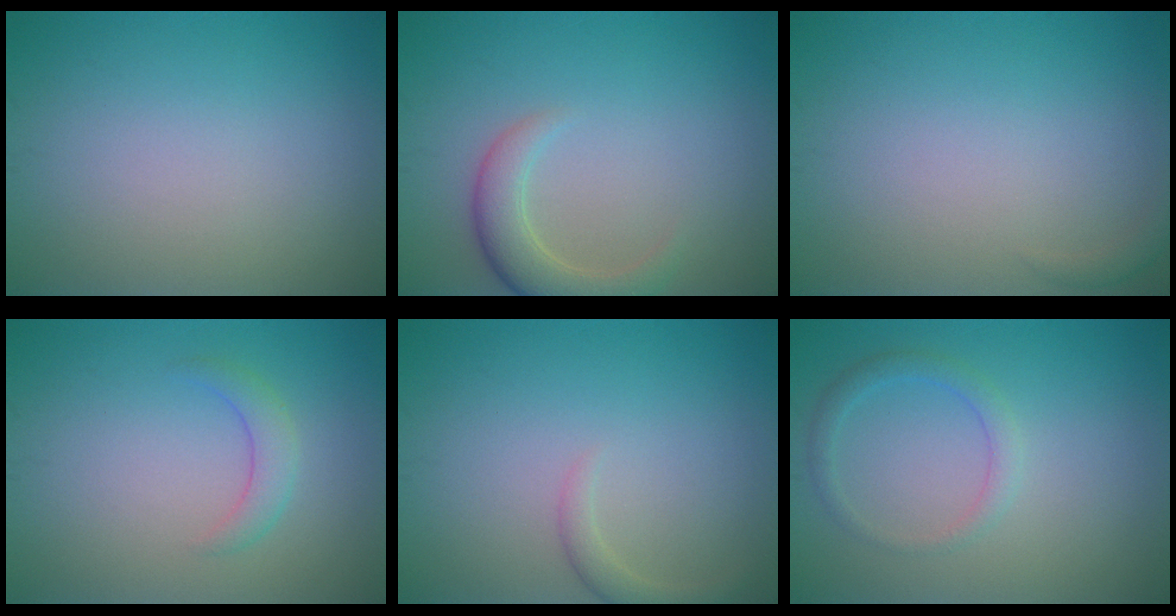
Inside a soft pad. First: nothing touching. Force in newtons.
{"total": 3.6, "press": 3.6, "slide": 0.2}
{"total": 0.7, "press": 0.7, "slide": 0.1}
{"total": 1.9, "press": 1.9, "slide": 0.2}
{"total": 1.5, "press": 1.5, "slide": 0.2}
{"total": 1.8, "press": 1.8, "slide": 0.1}